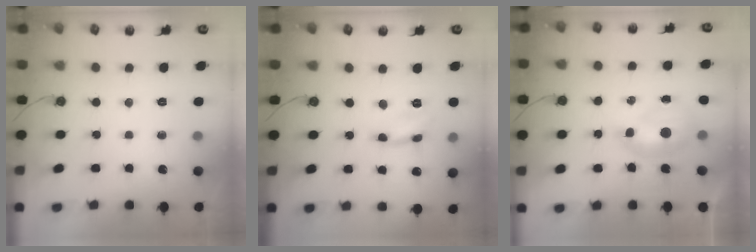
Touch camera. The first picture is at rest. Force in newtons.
{"total": 0.0}
{"total": 1.9, "press": 1.7, "slide": 0.6}